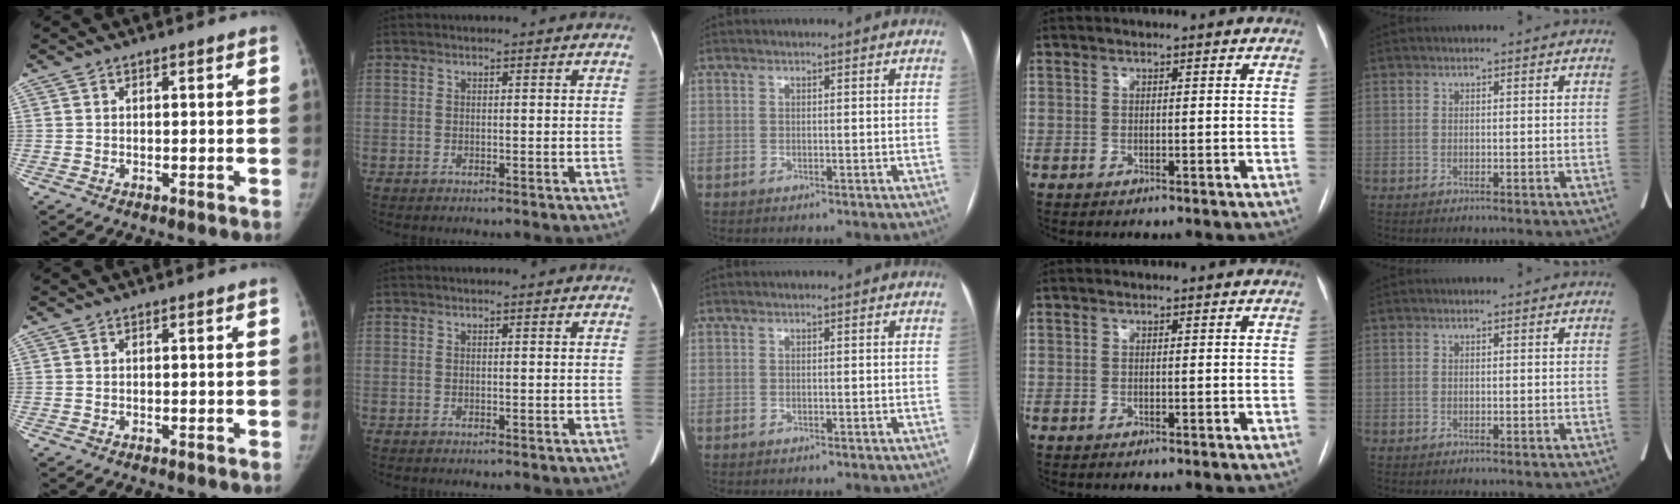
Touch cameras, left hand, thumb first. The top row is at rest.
{}